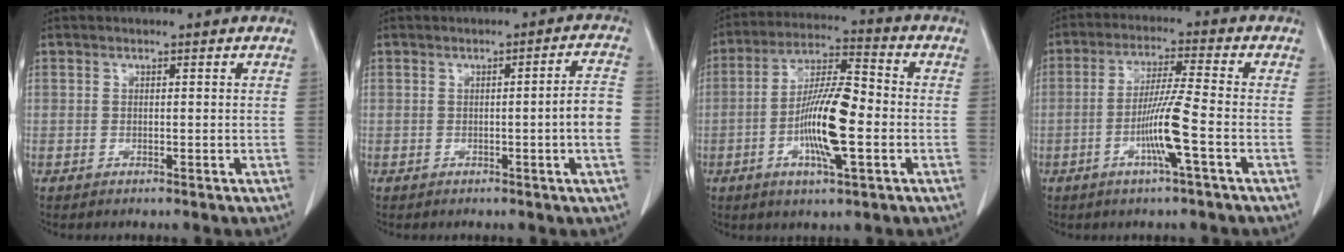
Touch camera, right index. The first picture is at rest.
{"total": 5.2, "force": [-0.9, -0.6, 5.1], "torque": [-0.066, 0.003, -0.015]}
{"total": 12.3, "force": [-2.8, 2.1, 11.8], "torque": [-0.220, 0.003, -0.052]}
{"total": 8.0, "force": [-2.7, -0.8, 7.5], "torque": [-0.143, -0.004, -0.051]}